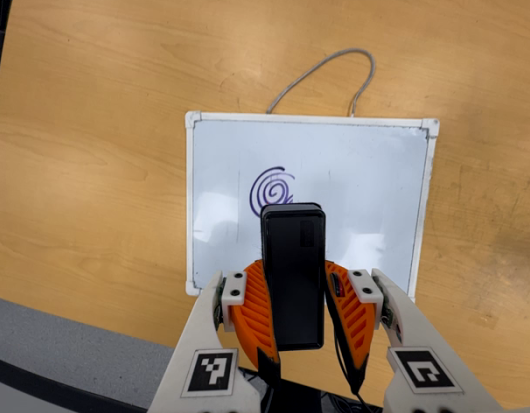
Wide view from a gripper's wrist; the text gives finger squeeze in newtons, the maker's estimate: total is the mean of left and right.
{"total": 6.8, "left": 5.8, "right": 7.7}